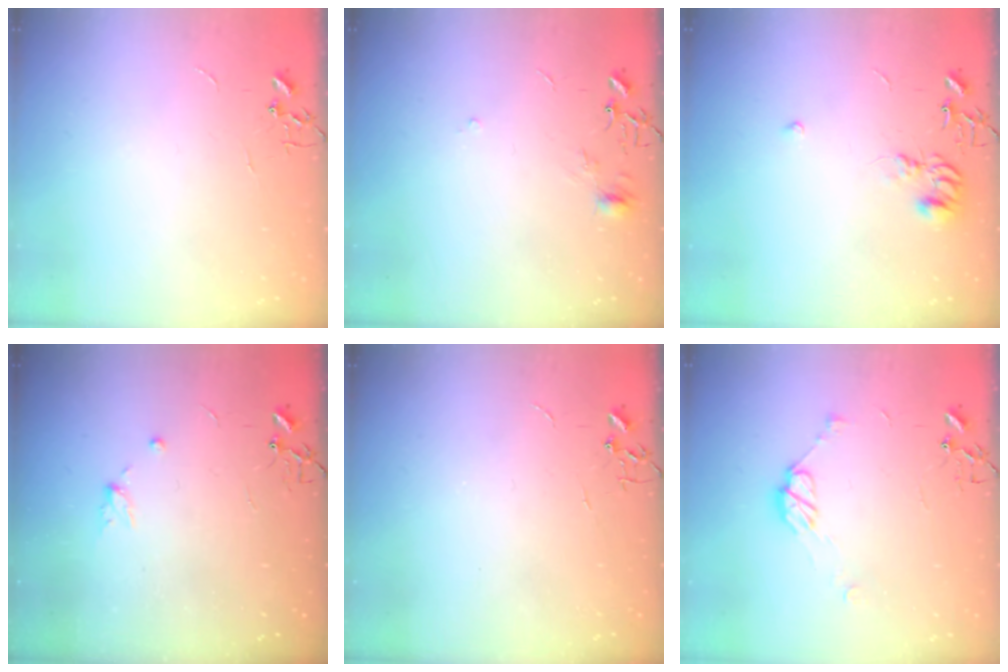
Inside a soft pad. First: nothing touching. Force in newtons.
{"total": 4.8, "press": 4.8, "slide": 0.5}
{"total": 7.6, "press": 7.6, "slide": 0.8}
{"total": 5.0, "press": 4.6, "slide": 1.8}
{"total": 0.0}
{"total": 8.1, "press": 8.0, "slide": 0.5}